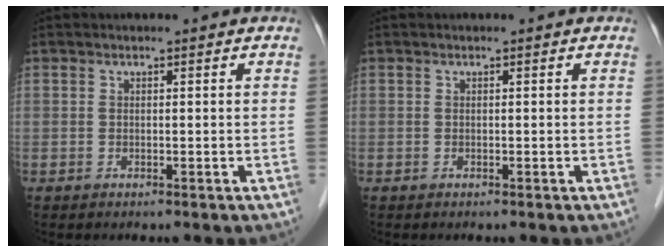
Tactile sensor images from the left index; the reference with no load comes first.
{"total": 0.0}